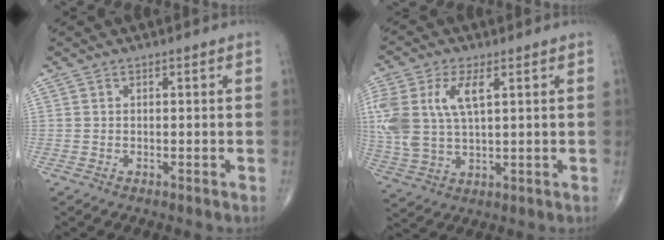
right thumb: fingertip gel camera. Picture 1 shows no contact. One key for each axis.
{"total": 14.2, "fx": 3.9, "fy": 7.2, "fz": 11.6, "tx": -0.273, "ty": 0.004, "tz": 0.081}